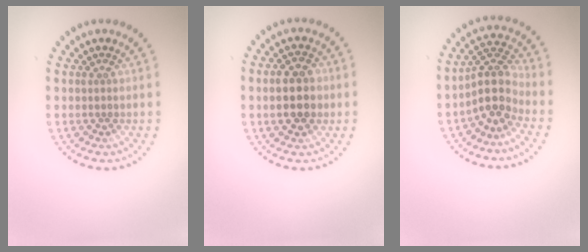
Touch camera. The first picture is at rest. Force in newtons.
{"total": 4.3, "press": 4.3, "slide": 0.1}
{"total": 4.0, "press": 3.1, "slide": 2.5}